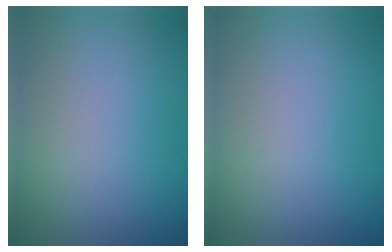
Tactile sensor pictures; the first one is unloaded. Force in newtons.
{"total": 0.0}